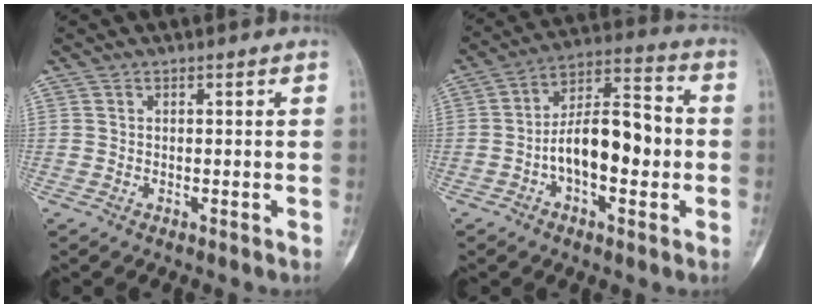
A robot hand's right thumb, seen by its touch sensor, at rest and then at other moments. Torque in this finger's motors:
{"motor_torque": [0.26, 0.28, 0.62, -0.04, 0.18]}